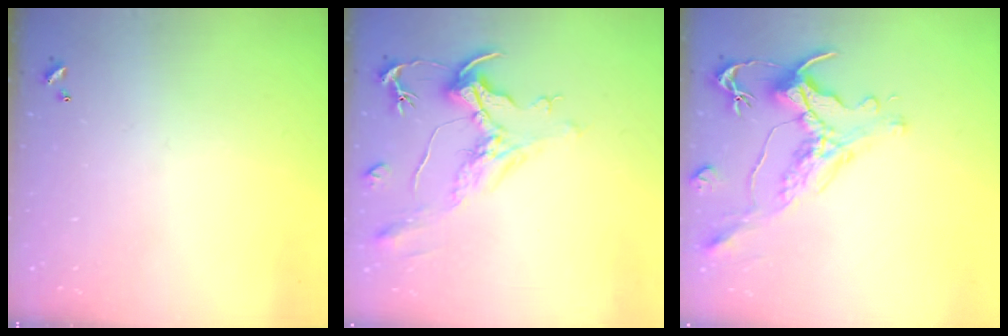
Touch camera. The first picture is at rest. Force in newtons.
{"total": 2.2, "press": 1.7, "slide": 1.4}
{"total": 1.6, "press": 0.9, "slide": 1.3}